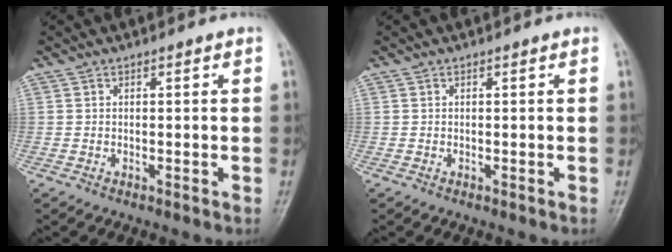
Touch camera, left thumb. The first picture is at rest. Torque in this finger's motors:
{"motor_torque": [0.00, 0.00, -0.04, -0.04, 0.00]}